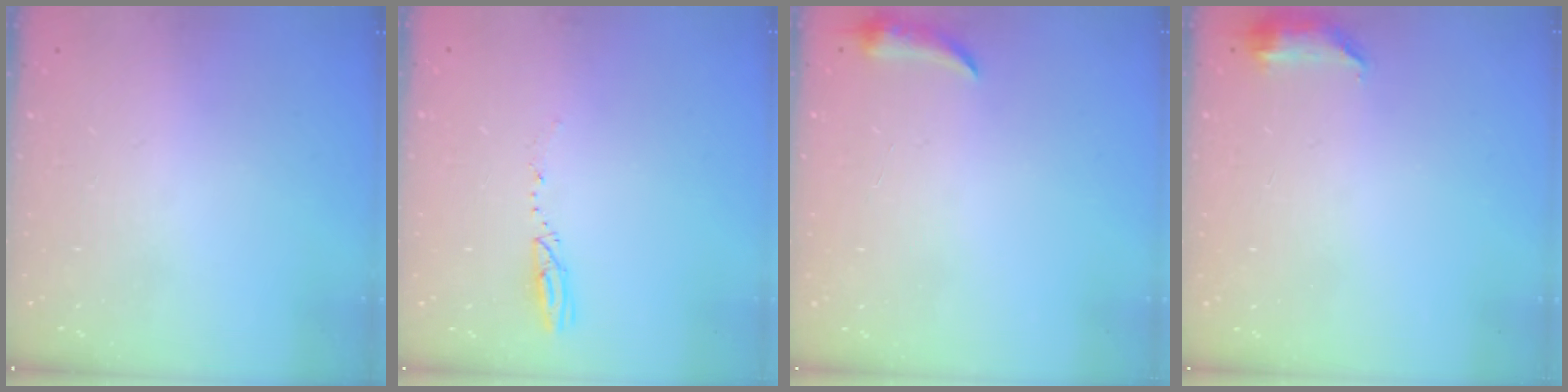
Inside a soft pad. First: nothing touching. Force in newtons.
{"total": 2.9, "press": 2.9, "slide": 0.4}
{"total": 4.6, "press": 4.5, "slide": 0.8}
{"total": 13.0, "press": 7.1, "slide": 10.9}